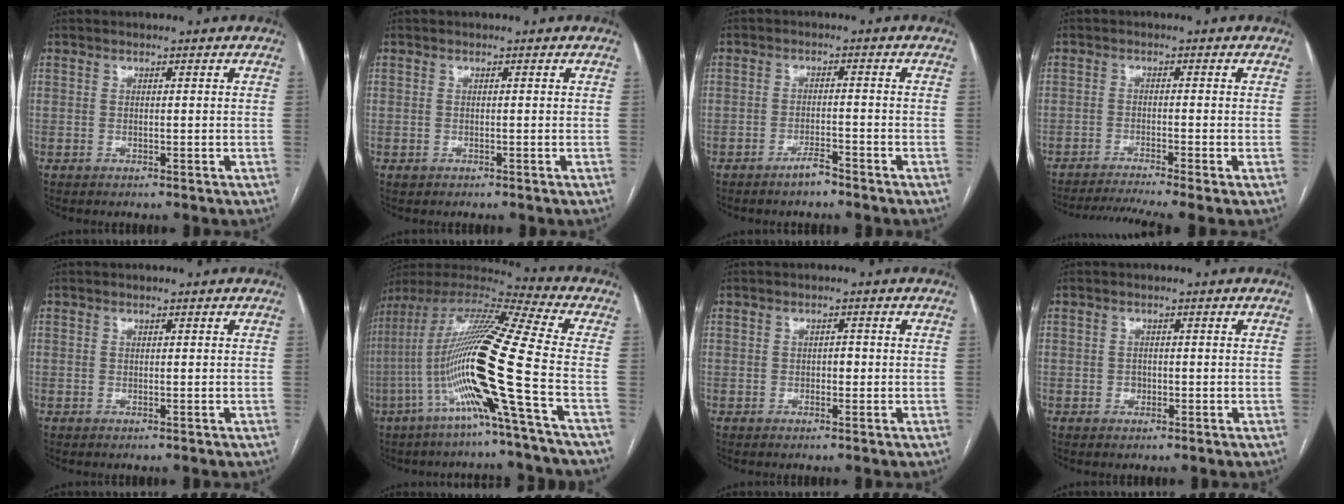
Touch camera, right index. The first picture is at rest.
{"total": 0.6, "force": [-0.3, 0.5, 0.0], "torque": [-0.002, 0.004, -0.004]}
{"total": 2.7, "force": [-2.3, 0.5, 1.4], "torque": [-0.025, 0.000, -0.041]}
{"total": 8.1, "force": [-6.7, -1.4, 4.3], "torque": [-0.062, -0.015, -0.105]}
{"total": 0.0}
{"total": 20.3, "force": [-6.2, -1.4, 19.3], "torque": [-0.392, -0.012, -0.133]}
{"total": 1.2, "force": [-0.2, 0.7, 0.9], "torque": [-0.009, 0.003, -0.004]}
{"total": 1.1, "force": [-0.4, 1.0, 0.4], "torque": [-0.005, 0.004, -0.004]}